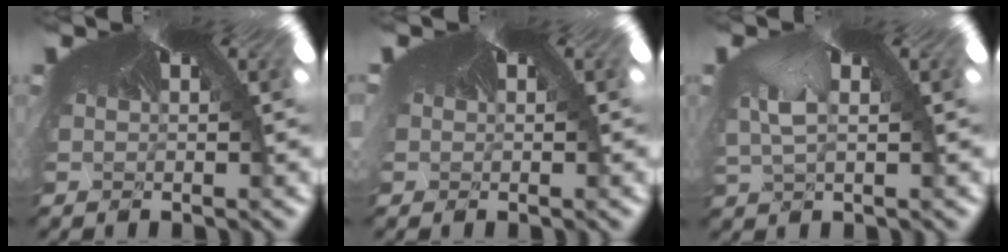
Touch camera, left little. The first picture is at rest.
{"total": 1.8, "force": [-0.1, 0.8, 1.6], "torque": [-0.035, 0.003, 0.001]}
{"total": 2.1, "force": [-1.7, 1.0, 0.8], "torque": [-0.043, -0.022, 0.014]}